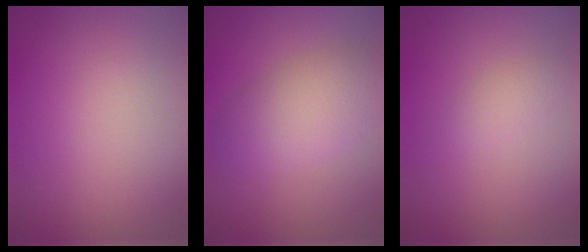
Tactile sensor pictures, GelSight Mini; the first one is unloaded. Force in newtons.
{"total": 5.1, "press": 5.1, "slide": 0.3}
{"total": 1.2, "press": 1.2, "slide": 0.1}